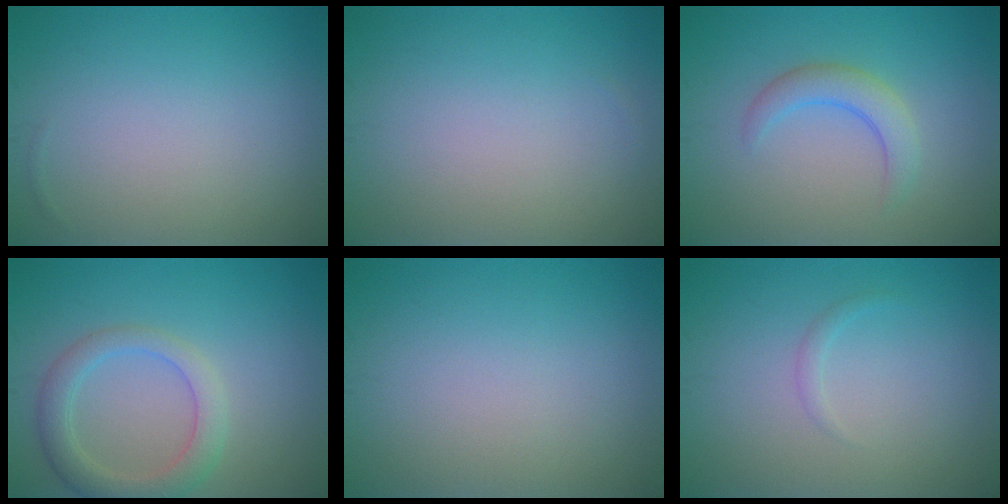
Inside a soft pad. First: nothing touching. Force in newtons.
{"total": 0.0}
{"total": 2.8, "press": 2.8, "slide": 0.2}
{"total": 3.6, "press": 3.6, "slide": 0.5}
{"total": 0.0}
{"total": 0.7, "press": 0.7, "slide": 0.1}